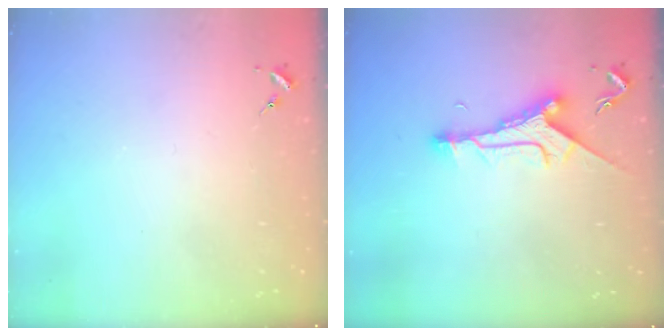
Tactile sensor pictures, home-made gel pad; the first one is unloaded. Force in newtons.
{"total": 10.2, "press": 10.2, "slide": 0.8}